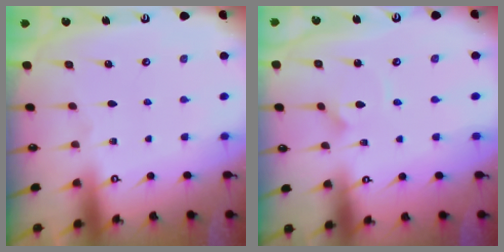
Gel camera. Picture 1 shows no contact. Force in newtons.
{"total": 2.9, "press": 2.9, "slide": 0.2}